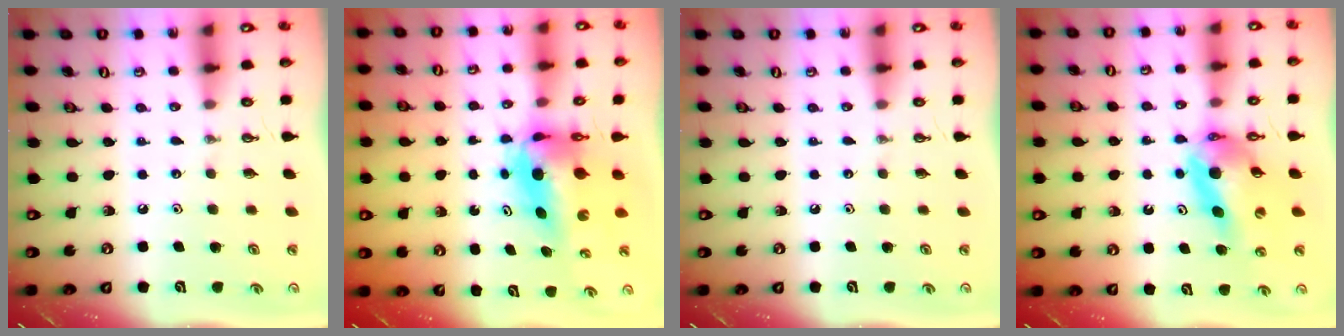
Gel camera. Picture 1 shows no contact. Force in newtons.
{"total": 7.1, "press": 7.0, "slide": 0.9}
{"total": 0.0}
{"total": 11.7, "press": 11.6, "slide": 1.4}